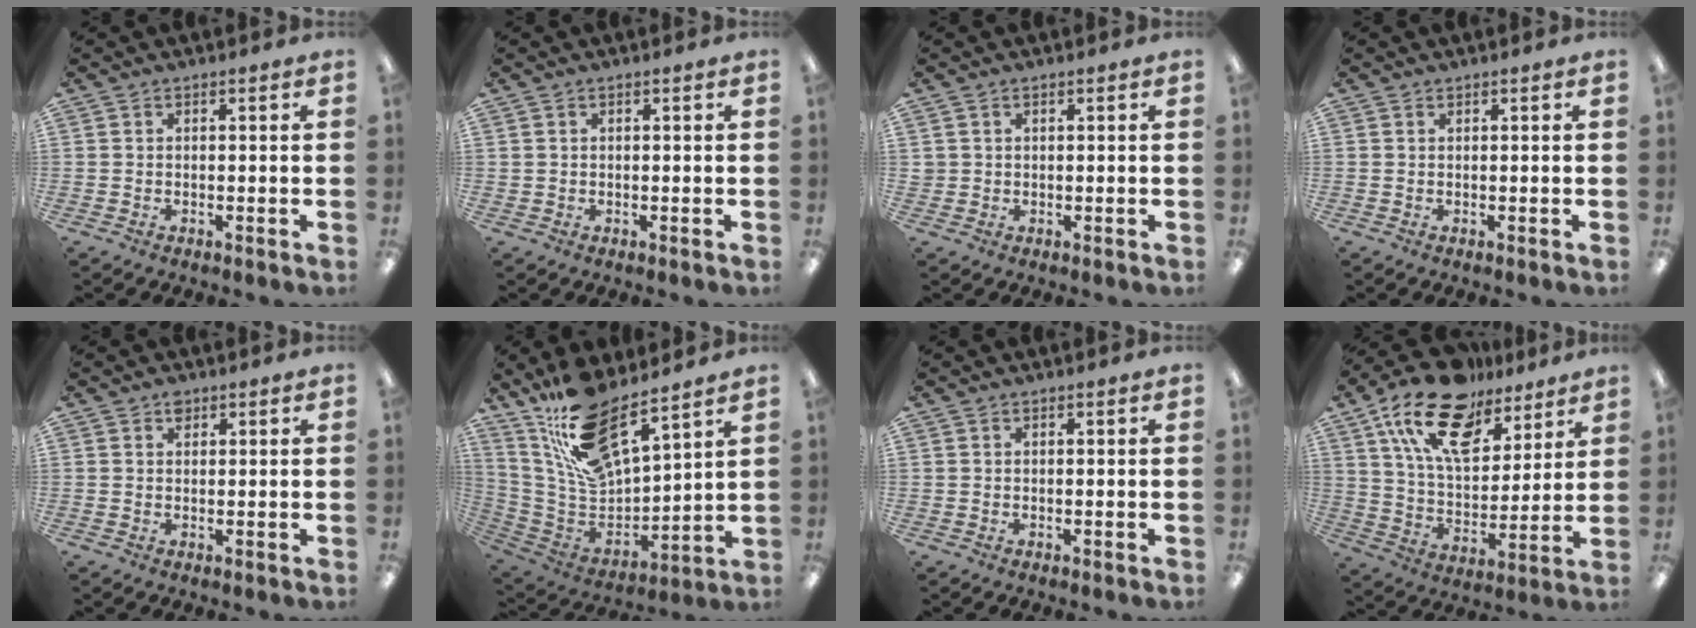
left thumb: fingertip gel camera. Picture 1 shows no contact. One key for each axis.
{"total": 0.7, "fx": 0.3, "fy": 0.6, "fz": 0.1, "tx": -0.002, "ty": 0.005, "tz": 0.004}
{"total": 1.4, "fx": 0.5, "fy": 1.3, "fz": 0.3, "tx": -0.008, "ty": 0.003, "tz": 0.008}
{"total": 0.0}
{"total": 1.8, "fx": 1.1, "fy": 1.2, "fz": 0.8, "tx": -0.002, "ty": -0.006, "tz": 0.017}
{"total": 16.5, "fx": 12.9, "fy": 5.4, "fz": 8.8, "tx": -0.187, "ty": -0.088, "tz": 0.236}
{"total": 0.0}
{"total": 20.3, "fx": 13.0, "fy": 10.5, "fz": 11.7, "tx": -0.214, "ty": -0.063, "tz": 0.233}